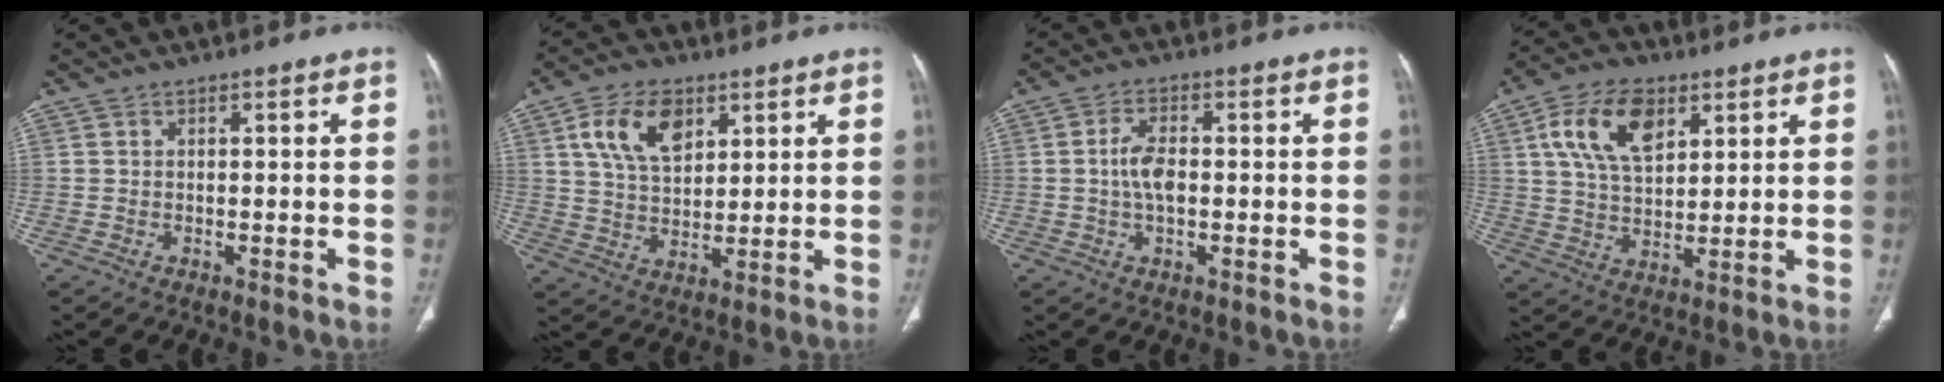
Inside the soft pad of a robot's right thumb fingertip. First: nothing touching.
{"total": 10.7, "force": [4.7, 6.4, 7.2], "torque": [-0.113, -0.016, 0.090]}
{"total": 5.1, "force": [-0.1, 2.6, 4.4], "torque": [-0.089, 0.007, -0.006]}
{"total": 12.5, "force": [5.2, 7.1, 9.0], "torque": [-0.151, -0.011, 0.097]}